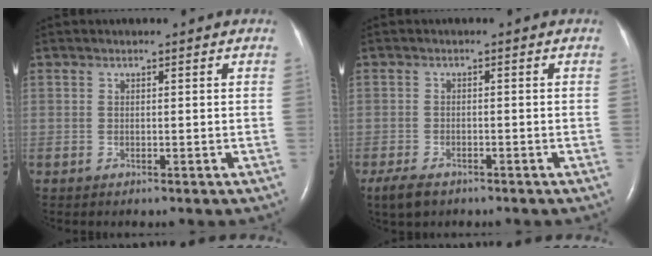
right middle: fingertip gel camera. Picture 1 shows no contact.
{"total": 4.0, "force": [-2.9, 1.8, 2.1], "torque": [-0.044, -0.008, -0.046]}